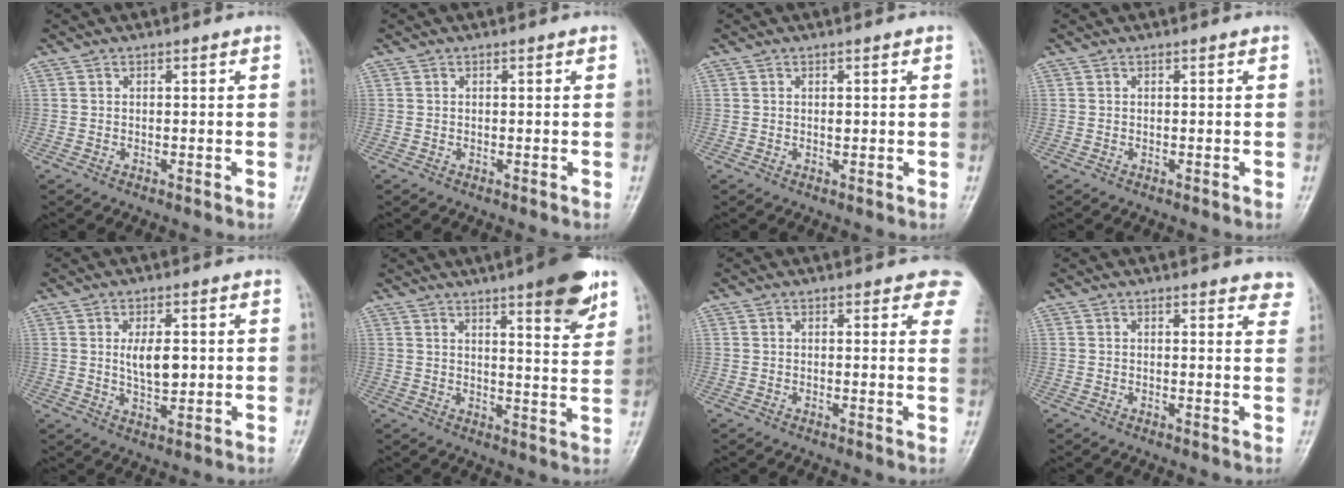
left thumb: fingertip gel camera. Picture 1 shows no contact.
{"total": 0.0}
{"total": 0.8, "force": [0.2, 0.4, 0.6], "torque": [-0.009, -0.001, 0.005]}
{"total": 0.0}
{"total": 6.1, "force": [0.8, 3.0, 5.2], "torque": [-0.082, -0.009, 0.017]}
{"total": 11.7, "force": [7.2, 2.3, 8.9], "torque": [-0.100, -0.037, 0.094]}
{"total": 5.7, "force": [4.0, 2.2, 3.4], "torque": [-0.005, -0.012, 0.031]}
{"total": 4.5, "force": [4.0, 1.6, 1.3], "torque": [0.015, -0.016, 0.030]}